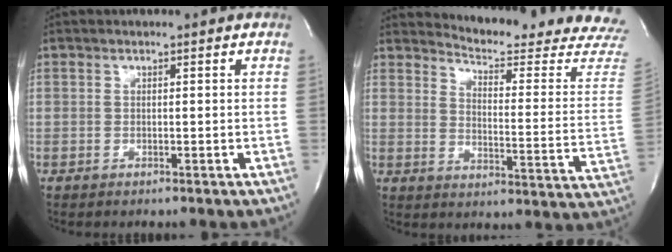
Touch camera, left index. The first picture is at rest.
{"total": 18.5, "force": [18.2, 0.0, 3.4], "torque": [-0.049, -0.145, 0.202]}